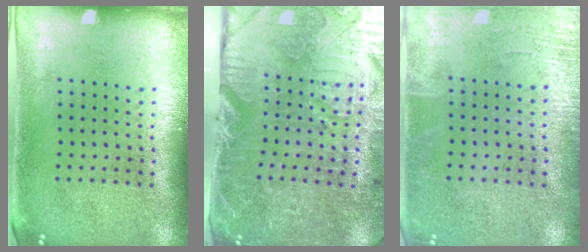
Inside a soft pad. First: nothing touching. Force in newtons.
{"total": 4.1, "press": 4.1, "slide": 0.8}
{"total": 1.9, "press": 1.9, "slide": 0.2}